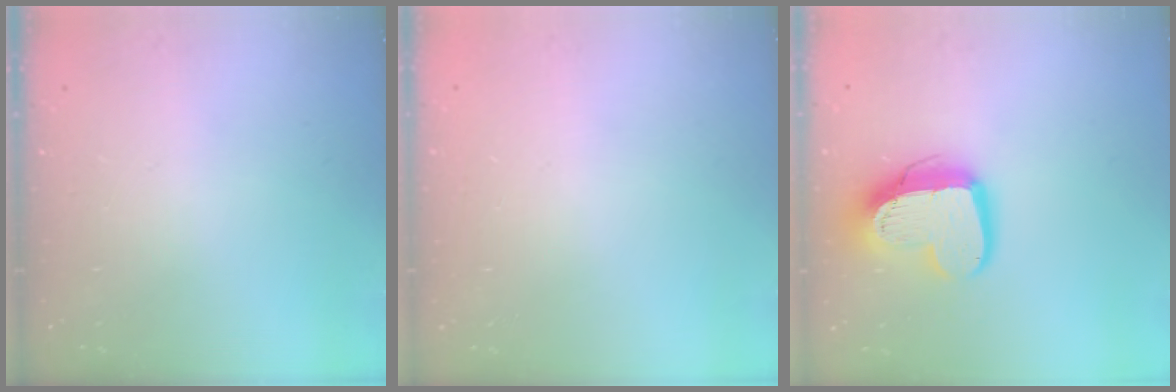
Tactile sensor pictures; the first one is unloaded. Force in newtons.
{"total": 0.0}
{"total": 15.6, "press": 15.5, "slide": 1.6}